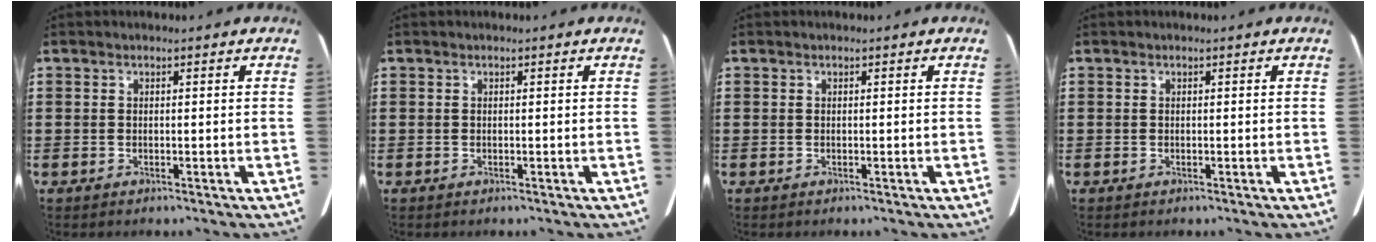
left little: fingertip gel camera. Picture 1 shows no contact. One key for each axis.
{"total": 0.0}
{"total": 0.0}
{"total": 0.0}